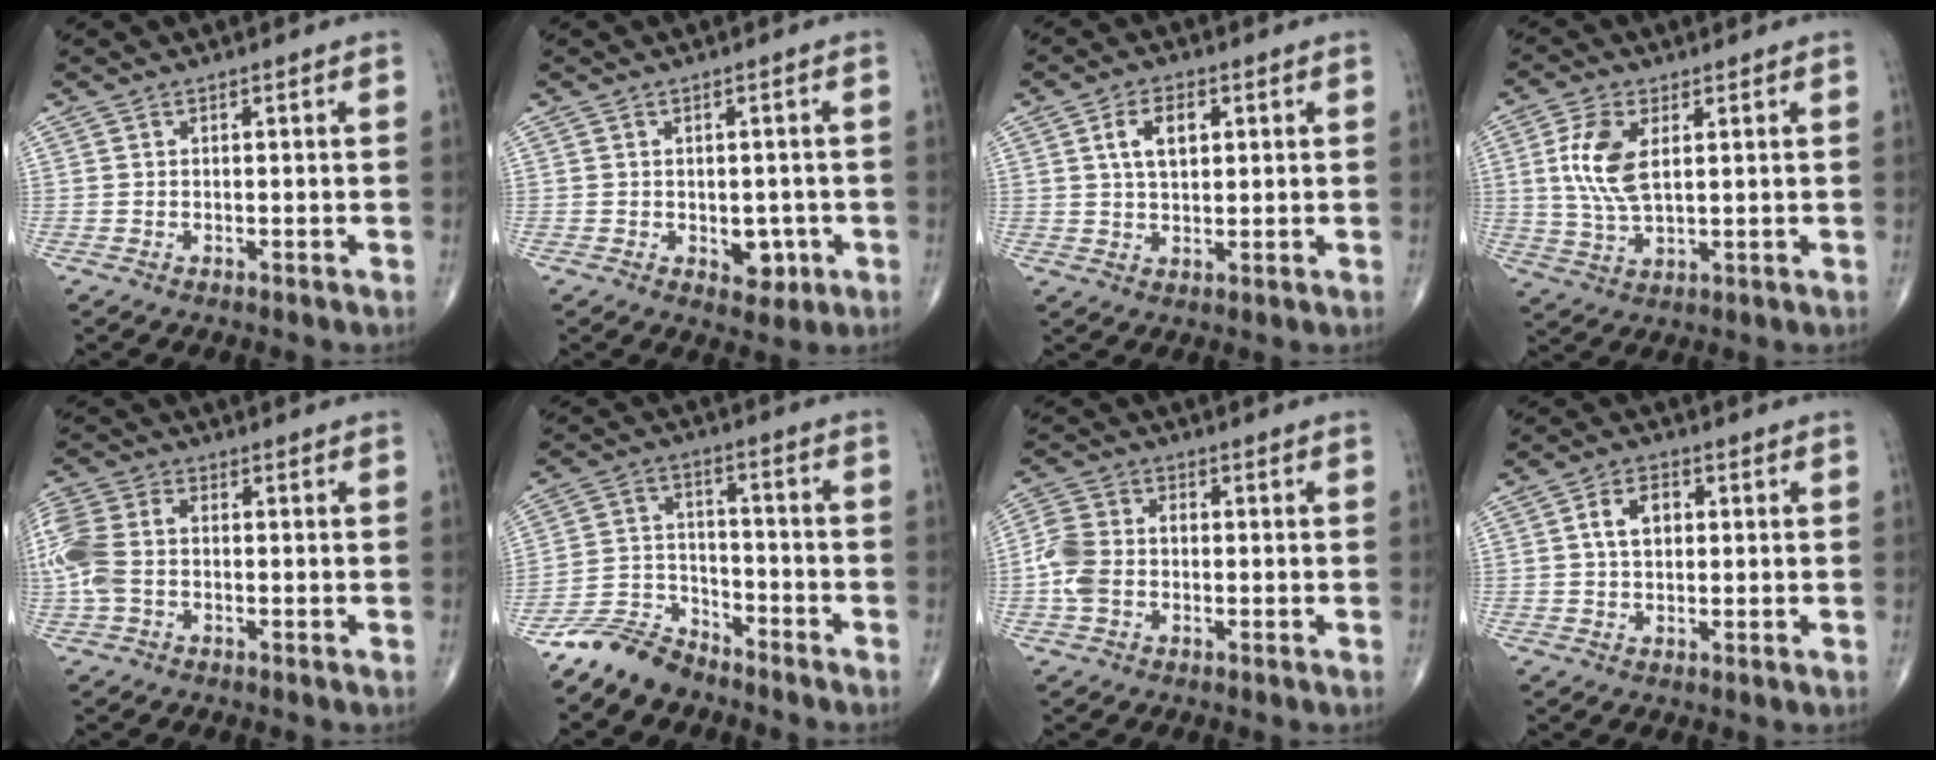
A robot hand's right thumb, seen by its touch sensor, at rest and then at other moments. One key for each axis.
{"total": 4.4, "fx": -1.1, "fy": 3.0, "fz": 3.0, "tx": -0.010, "ty": 0.002, "tz": -0.009}
{"total": 6.0, "fx": 1.8, "fy": 3.4, "fz": 4.6, "tx": -0.068, "ty": -0.002, "tz": 0.031}
{"total": 8.8, "fx": 2.2, "fy": 4.3, "fz": 7.4, "tx": -0.160, "ty": -0.009, "tz": 0.045}
{"total": 9.9, "fx": -0.9, "fy": 6.6, "fz": 7.3, "tx": -0.192, "ty": 0.024, "tz": -0.024}
{"total": 8.6, "fx": -7.5, "fy": 3.7, "fz": 1.7, "tx": -0.017, "ty": 0.055, "tz": -0.154}
{"total": 7.1, "fx": -1.3, "fy": 5.1, "fz": 4.7, "tx": -0.108, "ty": 0.024, "tz": -0.034}
{"total": 5.1, "fx": 0.9, "fy": 3.4, "fz": 3.7, "tx": -0.055, "ty": 0.009, "tz": 0.011}